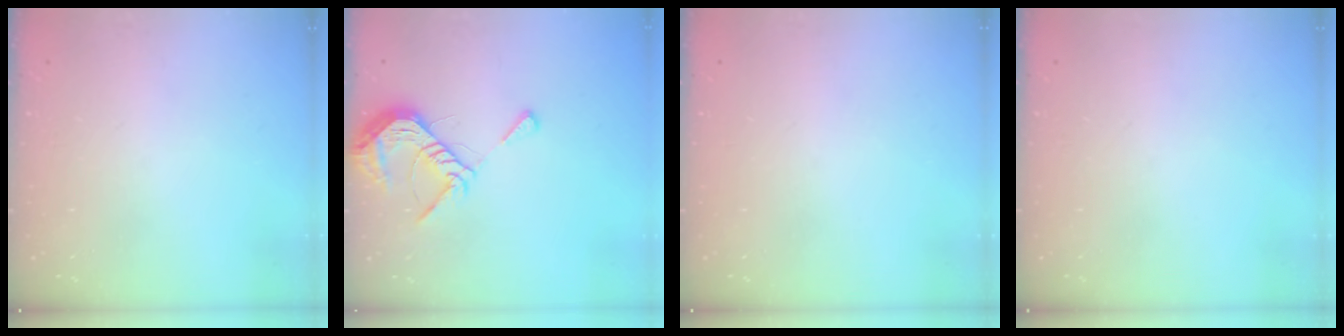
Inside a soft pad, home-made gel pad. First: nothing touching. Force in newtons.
{"total": 9.0, "press": 9.0, "slide": 1.1}
{"total": 0.0}
{"total": 0.0}